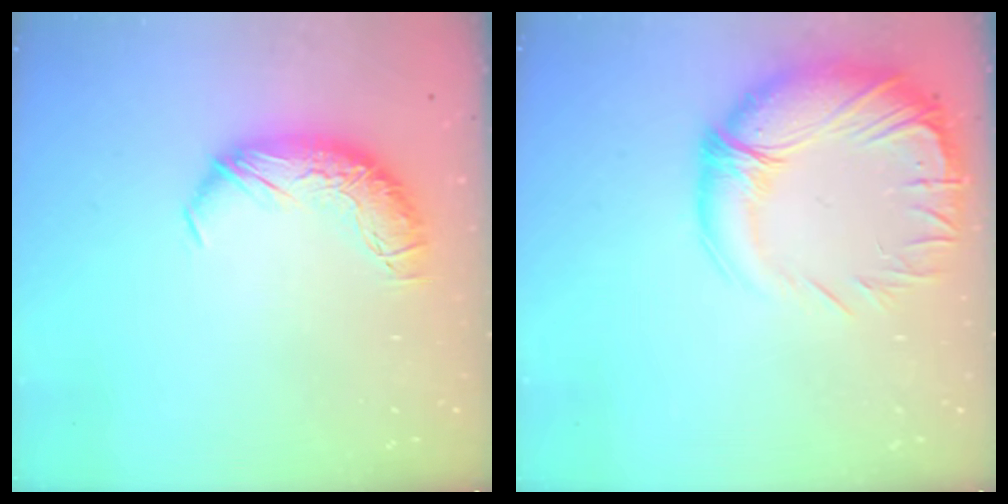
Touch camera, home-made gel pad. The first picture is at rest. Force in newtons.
{"total": 4.8, "press": 3.8, "slide": 2.8}